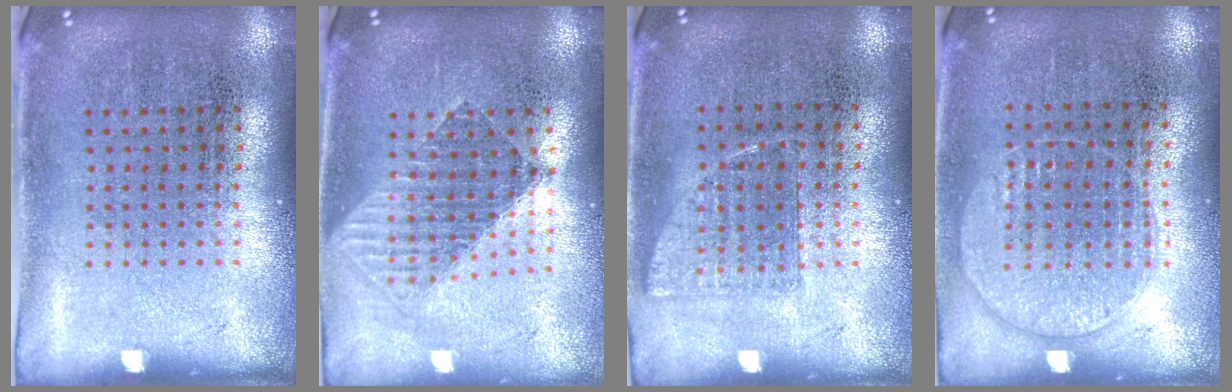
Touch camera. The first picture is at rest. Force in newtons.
{"total": 1.6, "press": 1.4, "slide": 0.7}
{"total": 0.7, "press": 0.7, "slide": 0.3}
{"total": 1.0, "press": 0.9, "slide": 0.4}